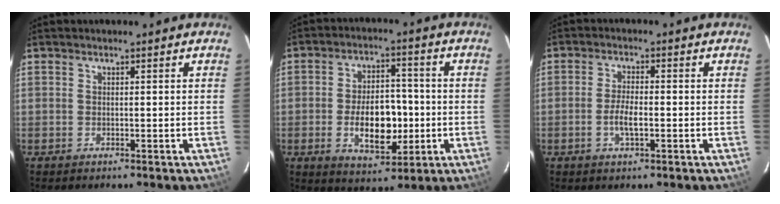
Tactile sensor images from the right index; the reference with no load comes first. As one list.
[{"total": 11.5, "force": [-2.4, 6.4, 9.3], "torque": [-0.166, 0.008, -0.024]}, {"total": 3.8, "force": [-1.2, 1.2, 3.4], "torque": [-0.069, -0.003, -0.023]}]